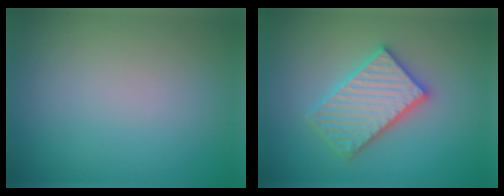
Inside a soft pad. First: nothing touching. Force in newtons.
{"total": 5.4, "press": 5.3, "slide": 0.8}